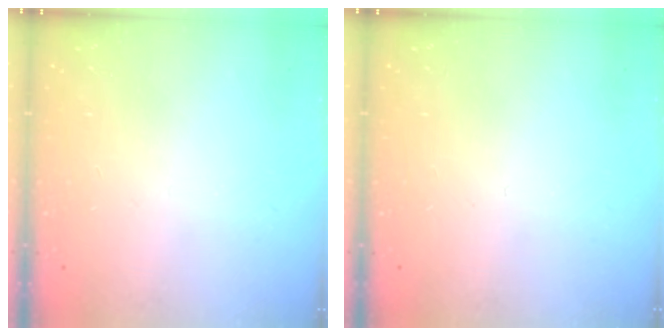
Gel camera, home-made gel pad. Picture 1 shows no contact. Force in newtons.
{"total": 0.0}